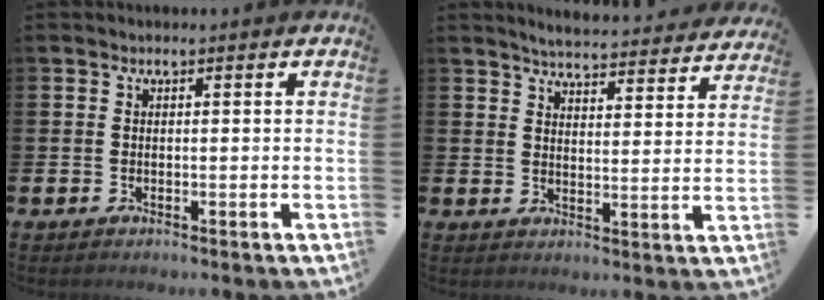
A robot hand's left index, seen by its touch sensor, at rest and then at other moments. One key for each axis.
{"total": 5.1, "fx": 5.1, "fy": 0.3, "fz": 0.8, "tx": -0.029, "ty": -0.037, "tz": 0.087}